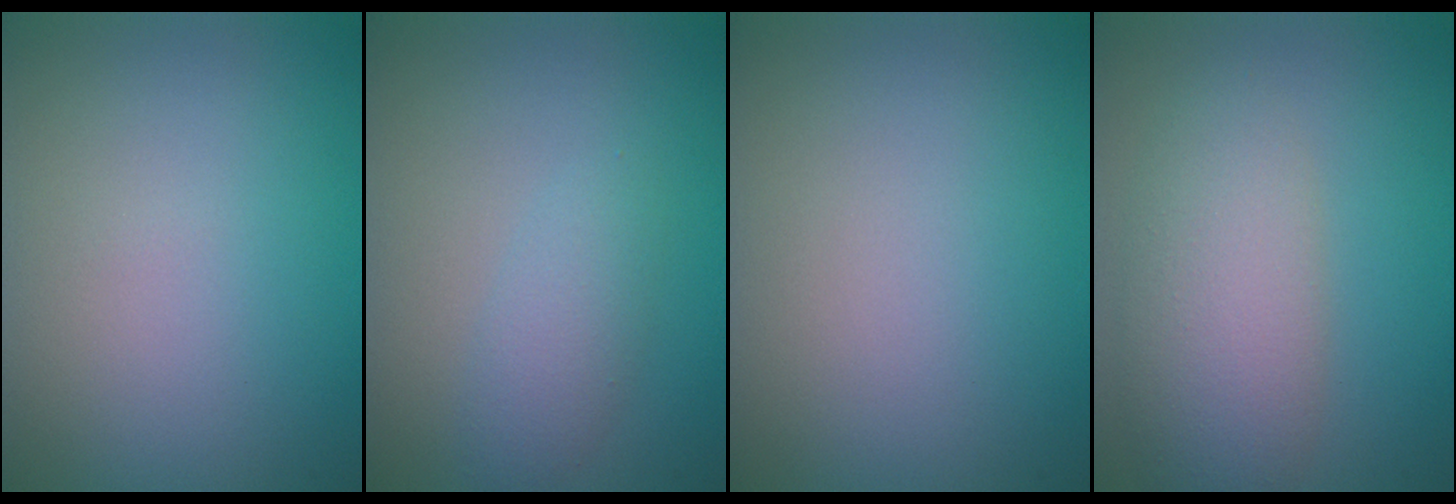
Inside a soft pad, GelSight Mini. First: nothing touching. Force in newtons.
{"total": 2.0, "press": 2.0, "slide": 0.1}
{"total": 0.0}
{"total": 5.2, "press": 5.2, "slide": 0.3}